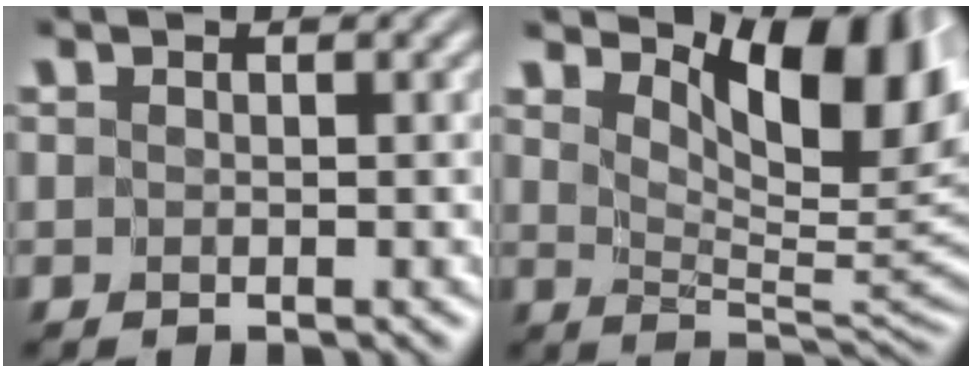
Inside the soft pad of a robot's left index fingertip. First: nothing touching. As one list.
[{"total": 10.0, "force": [5.0, 3.8, 7.8], "torque": [-0.114, 0.000, 0.085]}]